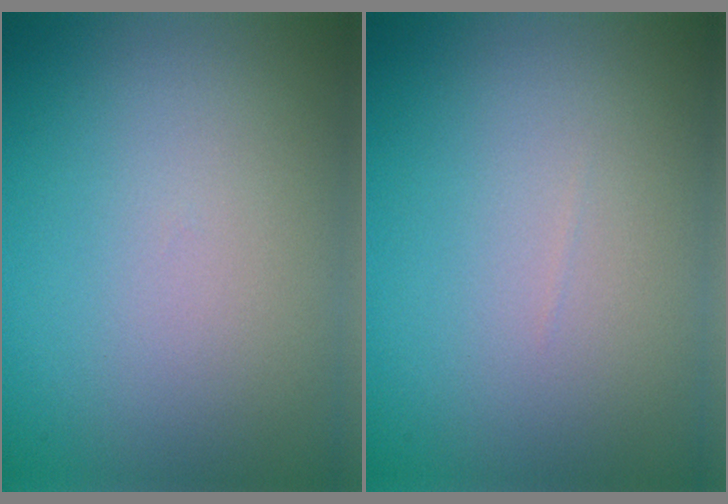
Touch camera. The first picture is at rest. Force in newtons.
{"total": 0.0}